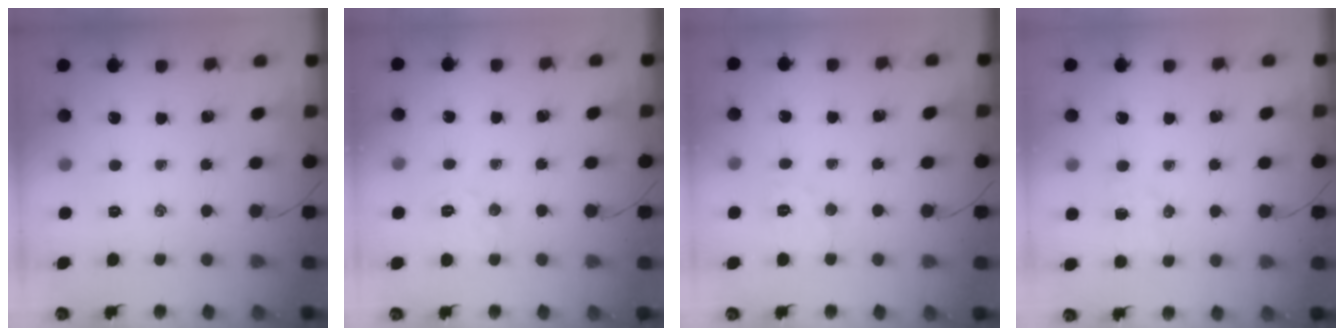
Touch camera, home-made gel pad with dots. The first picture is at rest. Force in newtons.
{"total": 5.7, "press": 5.6, "slide": 1.3}
{"total": 5.5, "press": 5.4, "slide": 1.0}
{"total": 3.0, "press": 2.9, "slide": 0.7}